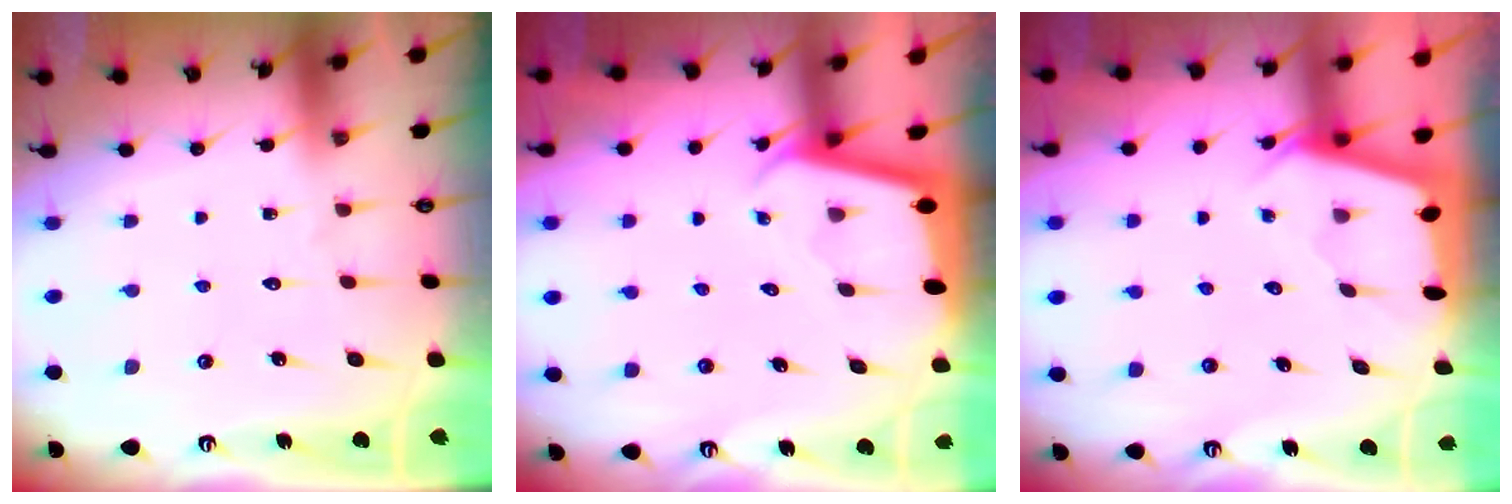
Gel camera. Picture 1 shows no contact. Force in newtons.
{"total": 1.9, "press": 1.9, "slide": 0.1}
{"total": 2.1, "press": 2.1, "slide": 0.3}